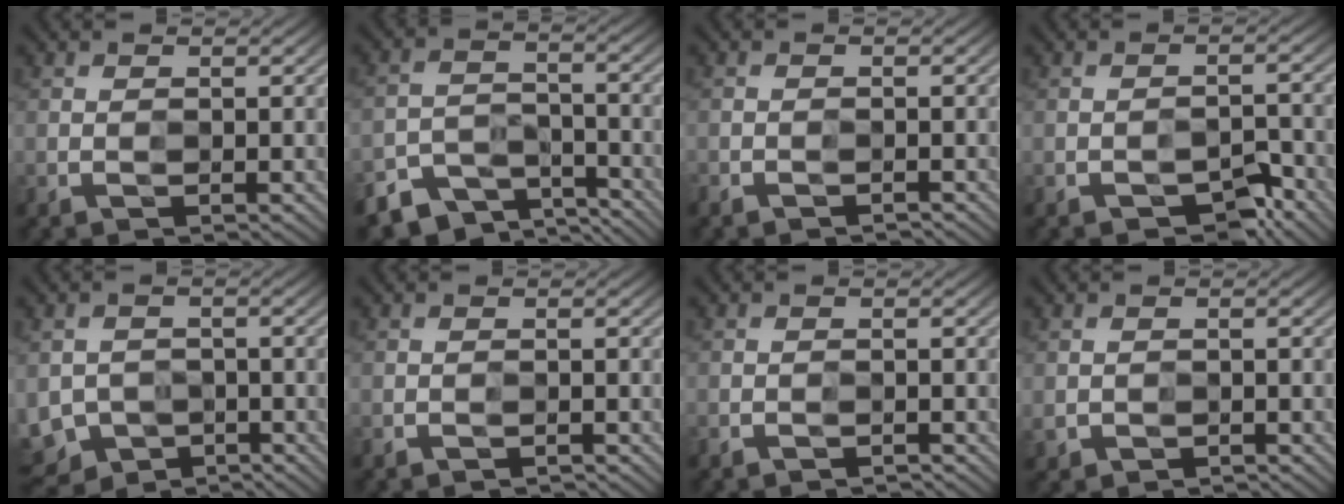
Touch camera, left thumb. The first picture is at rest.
{"total": 6.4, "force": [-5.8, 2.4, 0.7], "torque": [-0.014, -0.010, -0.107]}
{"total": 1.3, "force": [-1.2, -0.2, -0.4], "torque": [0.007, 0.000, -0.023]}
{"total": 2.4, "force": [-2.4, 0.4, 0.0], "torque": [0.010, 0.011, -0.037]}
{"total": 4.2, "force": [-2.4, 3.3, 0.8], "torque": [-0.028, -0.015, -0.047]}
{"total": 0.9, "force": [-0.5, -0.4, -0.6], "torque": [0.010, 0.002, -0.010]}
{"total": 1.2, "force": [-1.0, -0.2, -0.7], "torque": [0.011, 0.000, -0.020]}
{"total": 1.1, "force": [-0.5, 0.9, -0.4], "torque": [0.003, -0.007, -0.008]}